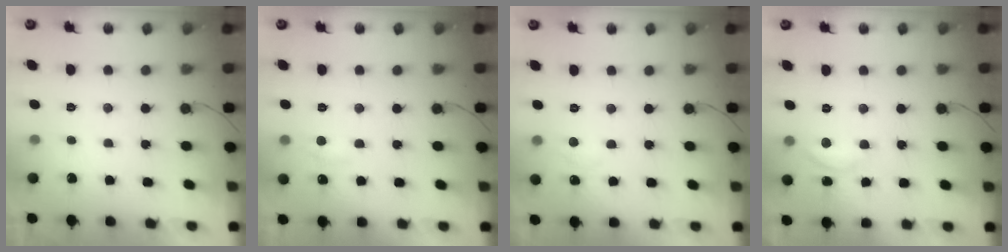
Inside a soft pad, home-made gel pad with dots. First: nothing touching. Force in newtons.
{"total": 6.8, "press": 6.7, "slide": 0.9}
{"total": 5.8, "press": 5.8, "slide": 0.7}
{"total": 6.9, "press": 6.8, "slide": 0.4}